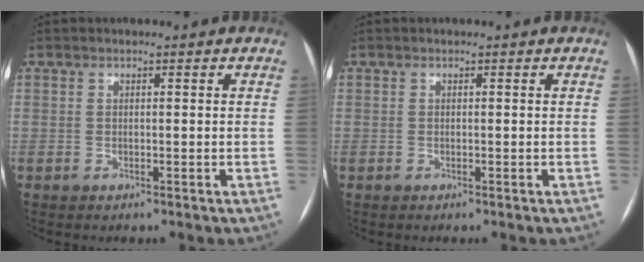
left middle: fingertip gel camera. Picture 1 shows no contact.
{"total": 0.0}